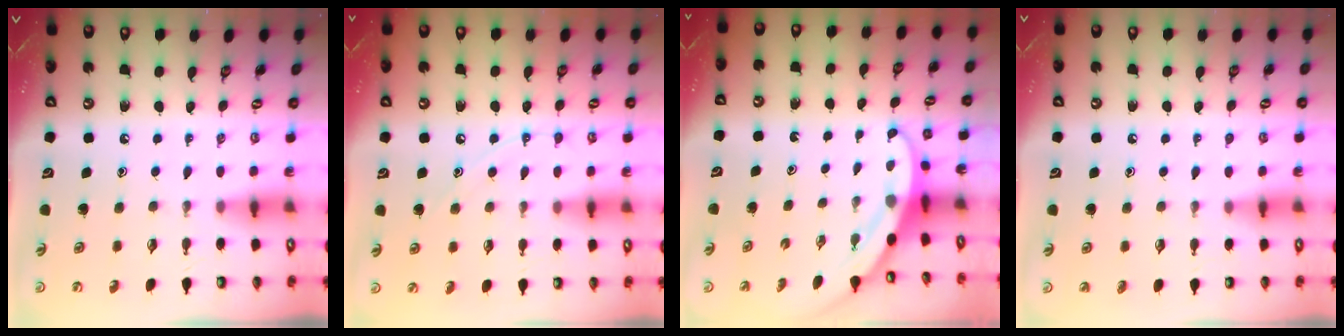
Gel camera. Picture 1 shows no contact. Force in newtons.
{"total": 7.7, "press": 7.6, "slide": 0.8}
{"total": 3.5, "press": 3.5, "slide": 0.1}
{"total": 1.7, "press": 1.7, "slide": 0.2}